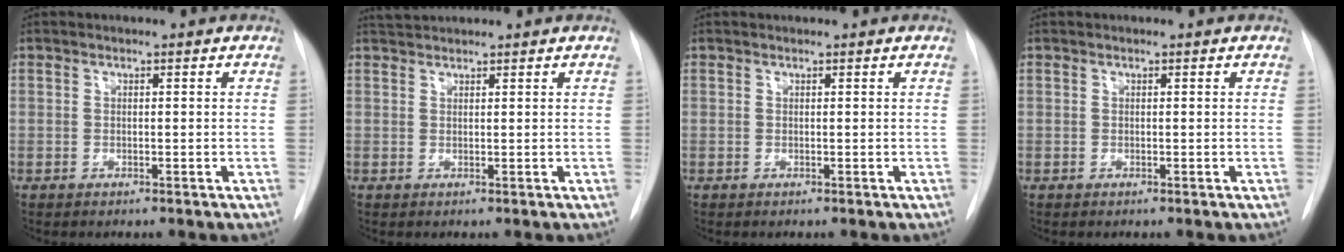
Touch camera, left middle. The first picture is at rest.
{"total": 2.0, "force": [2.0, 0.1, 0.2], "torque": [-0.010, 0.016, 0.040]}
{"total": 0.6, "force": [0.6, 0.0, 0.1], "torque": [-0.006, 0.014, 0.014]}
{"total": 0.0}